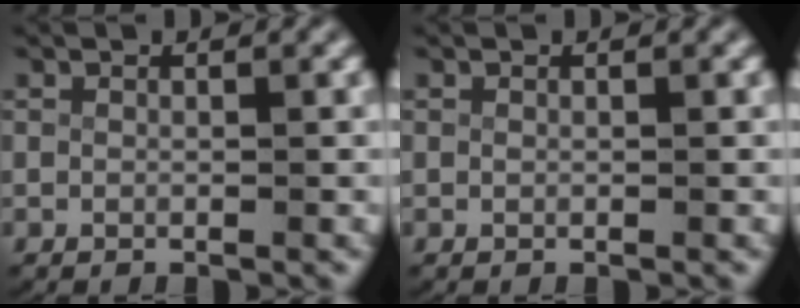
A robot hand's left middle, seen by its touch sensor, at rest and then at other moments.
{"total": 0.0}